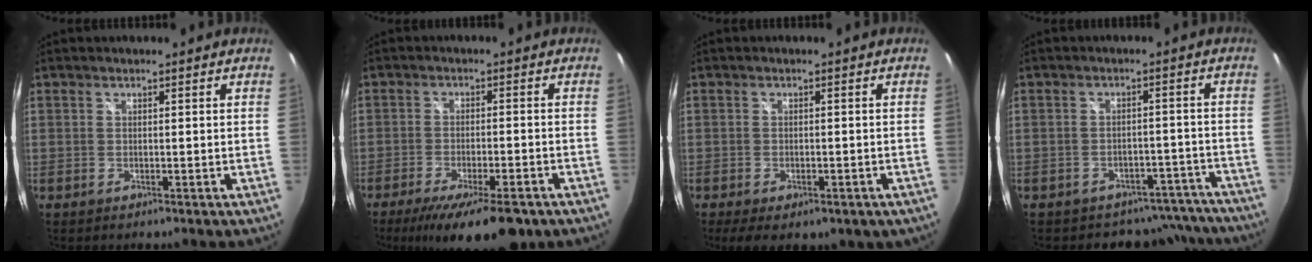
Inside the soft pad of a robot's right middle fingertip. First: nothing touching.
{"total": 13.3, "force": [-9.4, 3.2, 8.9], "torque": [-0.168, -0.036, -0.146]}
{"total": 7.6, "force": [-4.6, 4.0, 4.6], "torque": [-0.096, -0.024, -0.056]}
{"total": 12.3, "force": [-10.6, 6.0, 1.5], "torque": [-0.024, 0.034, -0.111]}